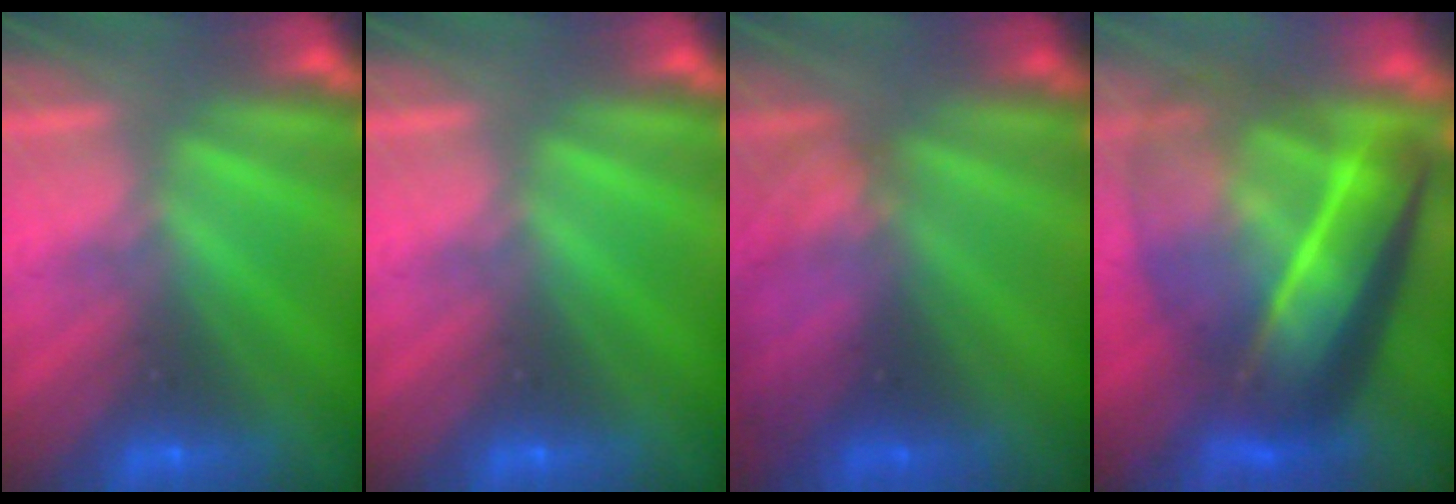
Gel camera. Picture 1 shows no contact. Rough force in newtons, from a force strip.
{"total": 0.0}
{"total": 2.2}
{"total": 7.6}